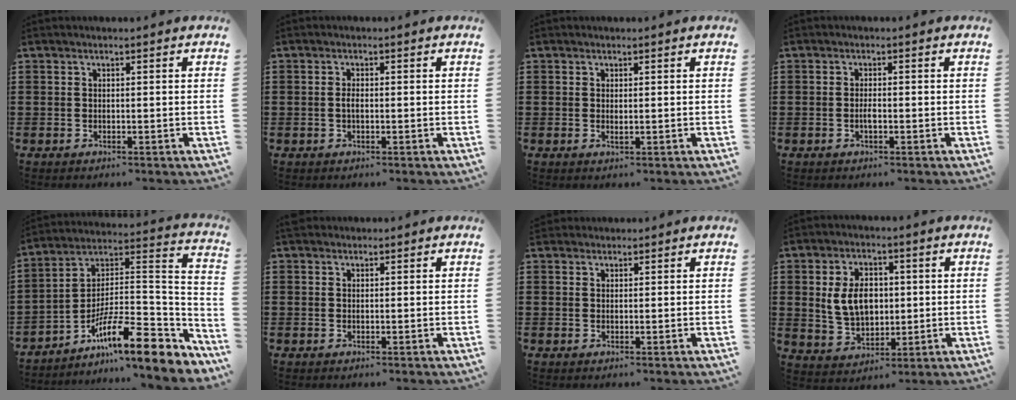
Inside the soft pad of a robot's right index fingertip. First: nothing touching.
{"total": 1.3, "force": [-0.2, 0.5, 1.2], "torque": [-0.024, 0.000, -0.004]}
{"total": 0.7, "force": [0.2, 0.1, 0.7], "torque": [-0.014, 0.000, 0.005]}
{"total": 1.5, "force": [-0.4, 0.4, 1.4], "torque": [-0.028, 0.001, -0.008]}
{"total": 13.4, "force": [-8.7, 3.0, 9.8], "torque": [-0.169, 0.004, -0.161]}
{"total": 0.9, "force": [0.7, 0.6, 0.0], "torque": [-0.001, 0.004, 0.013]}
{"total": 1.2, "force": [1.1, 0.5, -0.2], "torque": [0.002, 0.002, 0.023]}
{"total": 7.4, "force": [0.9, 5.1, 5.2], "torque": [-0.119, 0.009, 0.011]}